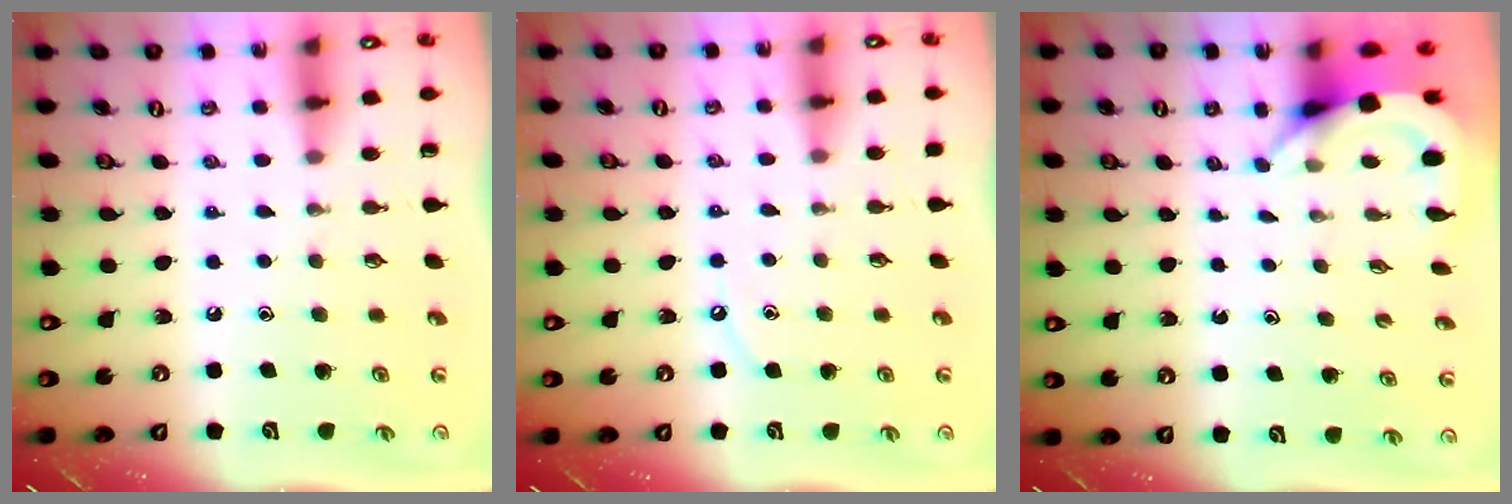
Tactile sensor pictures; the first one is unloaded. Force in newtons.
{"total": 3.1, "press": 3.1, "slide": 0.5}
{"total": 3.9, "press": 3.9, "slide": 0.2}